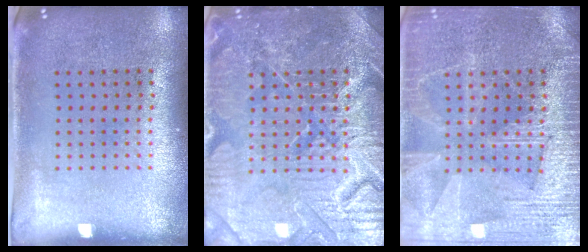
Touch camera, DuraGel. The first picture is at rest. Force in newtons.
{"total": 7.8, "press": 7.7, "slide": 1.0}
{"total": 5.6, "press": 5.5, "slide": 0.7}